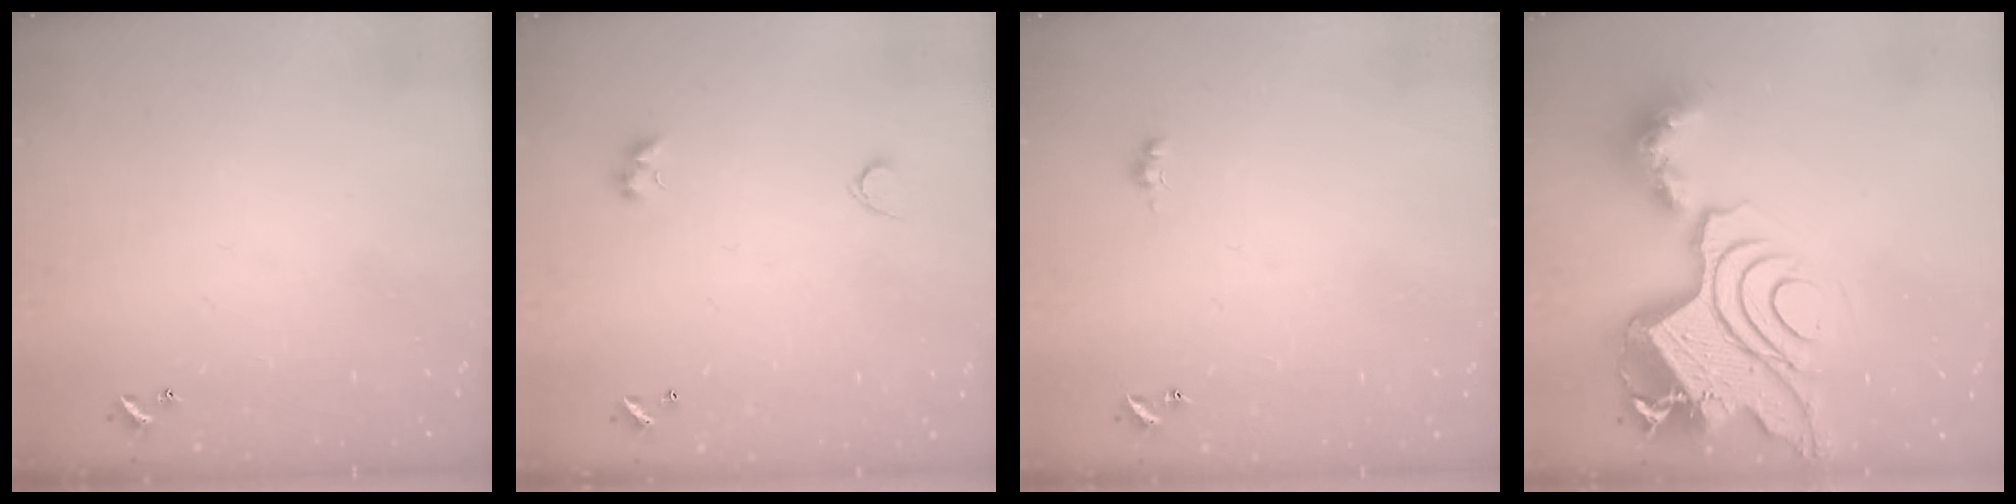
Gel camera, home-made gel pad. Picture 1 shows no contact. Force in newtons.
{"total": 2.8, "press": 2.6, "slide": 0.9}
{"total": 1.1, "press": 1.1, "slide": 0.3}
{"total": 22.4, "press": 22.3, "slide": 2.1}